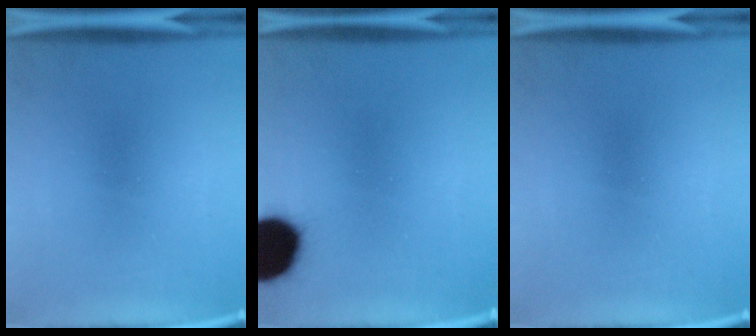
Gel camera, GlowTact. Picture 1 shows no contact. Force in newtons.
{"total": 18.6}
{"total": 0.0}